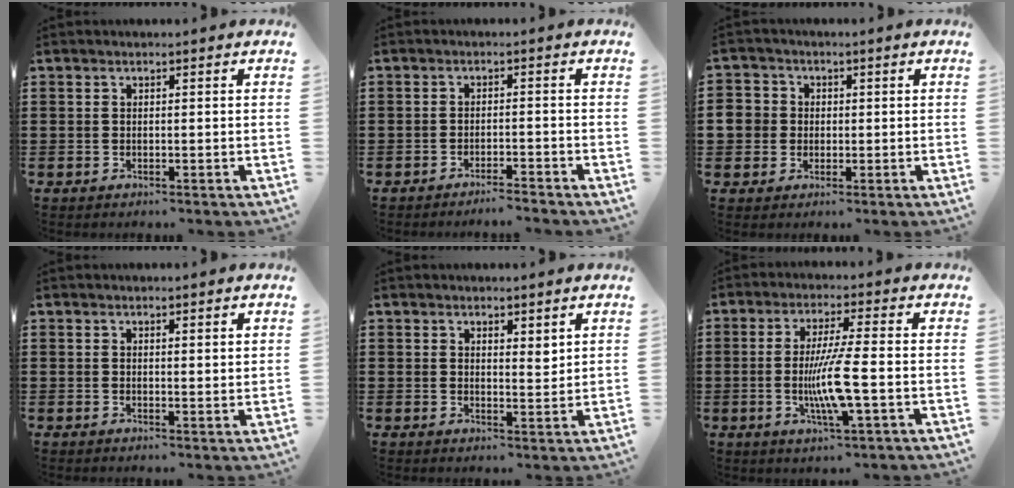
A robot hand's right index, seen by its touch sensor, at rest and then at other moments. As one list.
[{"total": 2.0, "force": [-1.9, -0.3, 0.4], "torque": [-0.008, 0.002, -0.040]}, {"total": 4.2, "force": [0.1, 4.0, 1.2], "torque": [-0.053, 0.008, -0.003]}, {"total": 0.9, "force": [0.8, 0.2, 0.4], "torque": [-0.009, 0.002, 0.015]}, {"total": 2.3, "force": [2.0, 1.0, 0.8], "torque": [-0.011, 0.004, 0.035]}, {"total": 7.9, "force": [-1.6, 0.4, 7.7], "torque": [-0.157, -0.019, -0.037]}]